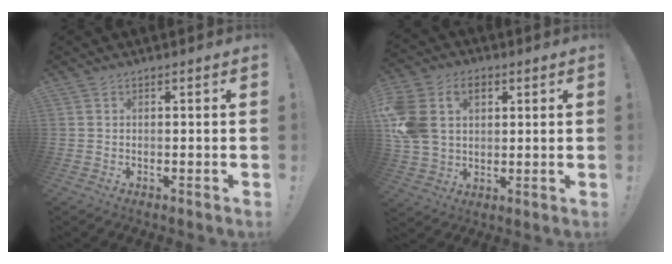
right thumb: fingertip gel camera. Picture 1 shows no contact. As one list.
[{"total": 14.6, "force": [4.3, 11.0, 8.6], "torque": [-0.172, -0.013, 0.080]}]